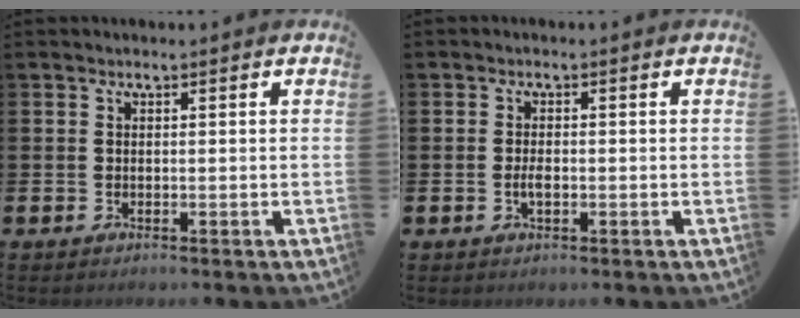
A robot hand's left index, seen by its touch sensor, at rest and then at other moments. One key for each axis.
{"total": 1.8, "fx": -0.4, "fy": 0.7, "fz": 1.6, "tx": -0.025, "ty": -0.003, "tz": -0.008}